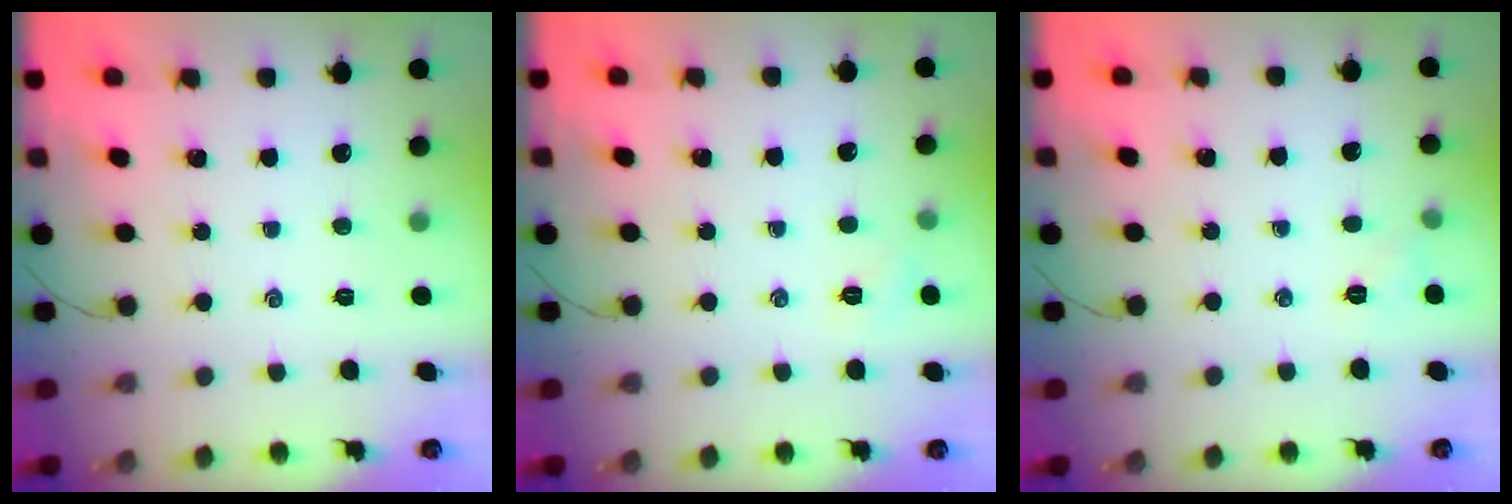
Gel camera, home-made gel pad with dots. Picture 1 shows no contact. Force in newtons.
{"total": 3.8, "press": 3.6, "slide": 1.2}
{"total": 3.7, "press": 3.6, "slide": 1.1}